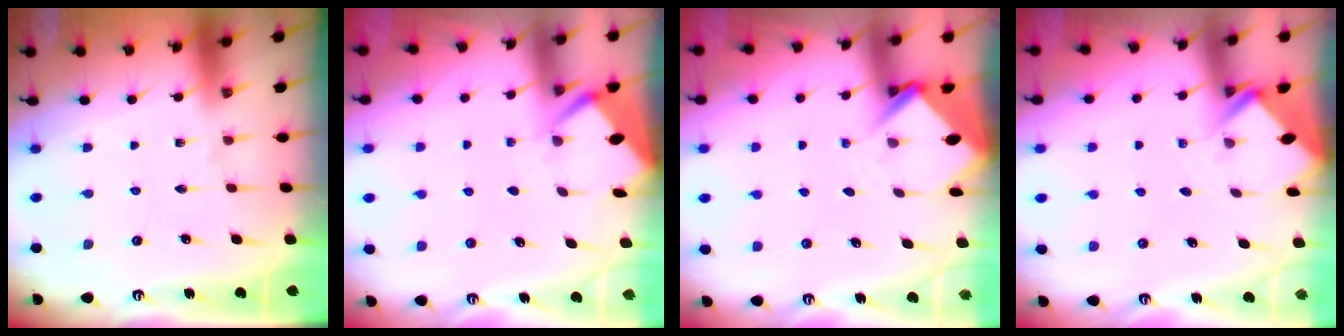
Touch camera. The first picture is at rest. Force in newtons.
{"total": 4.1, "press": 4.1, "slide": 0.2}
{"total": 4.0, "press": 4.0, "slide": 0.2}
{"total": 2.7, "press": 2.7, "slide": 0.2}